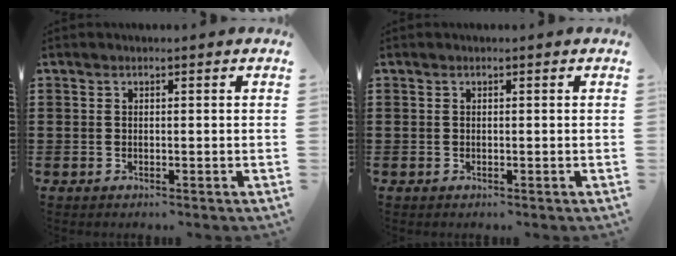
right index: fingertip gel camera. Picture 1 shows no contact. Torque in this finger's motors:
{"motor_torque": [0.00, 0.00, 0.00, -0.01]}